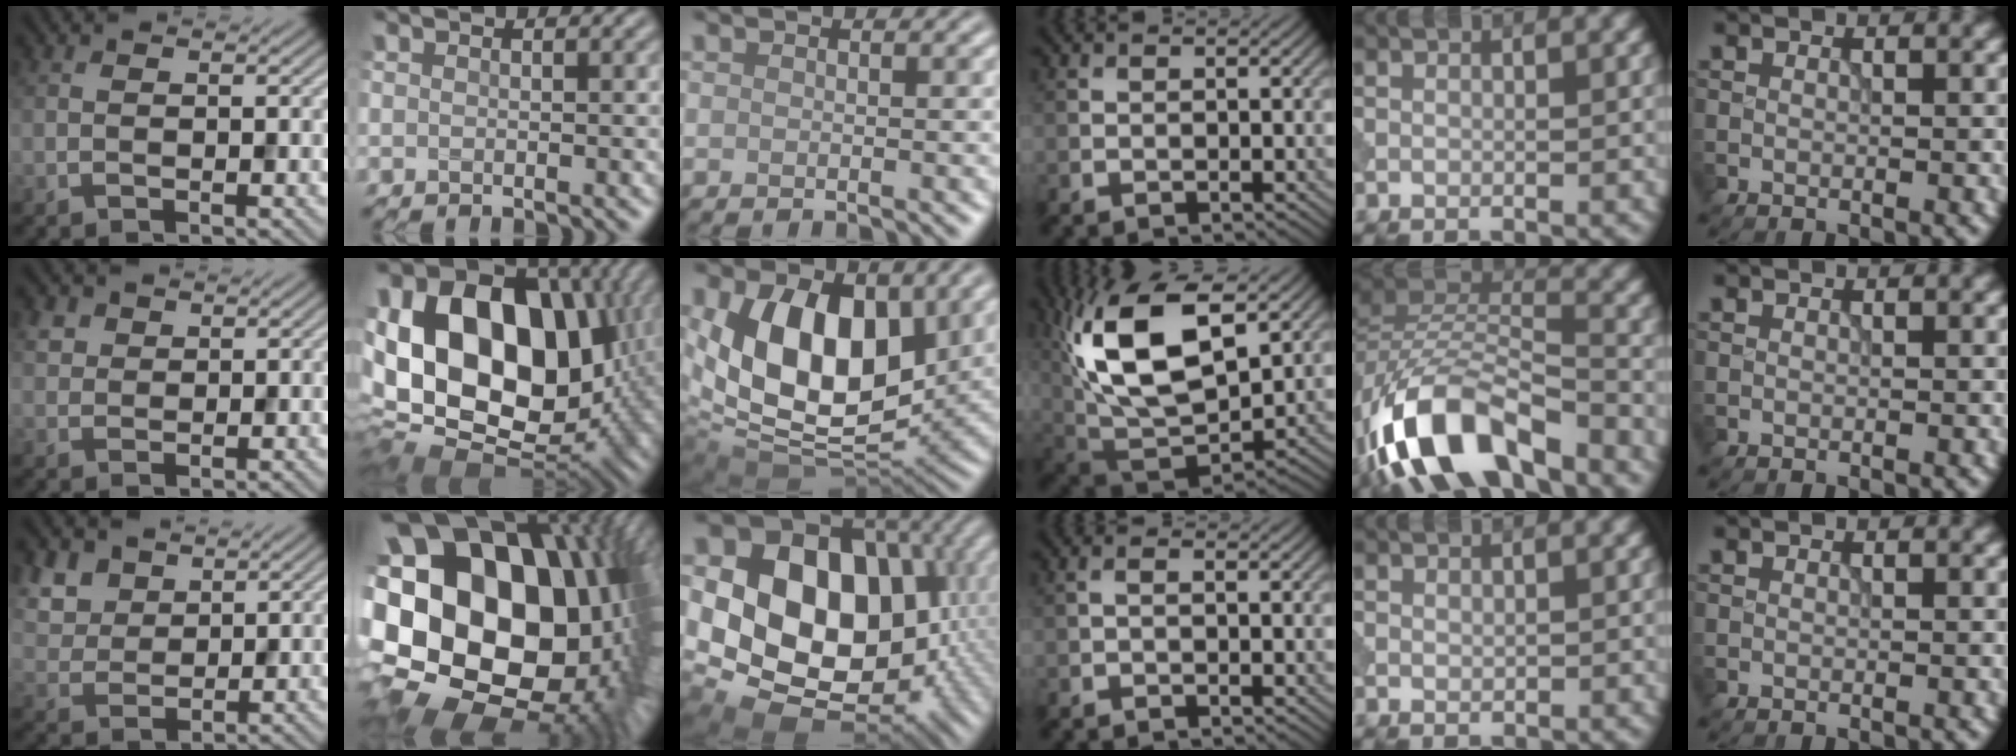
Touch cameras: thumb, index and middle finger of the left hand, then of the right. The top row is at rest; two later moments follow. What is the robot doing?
{"motion": "insert", "object": "peg toy"}